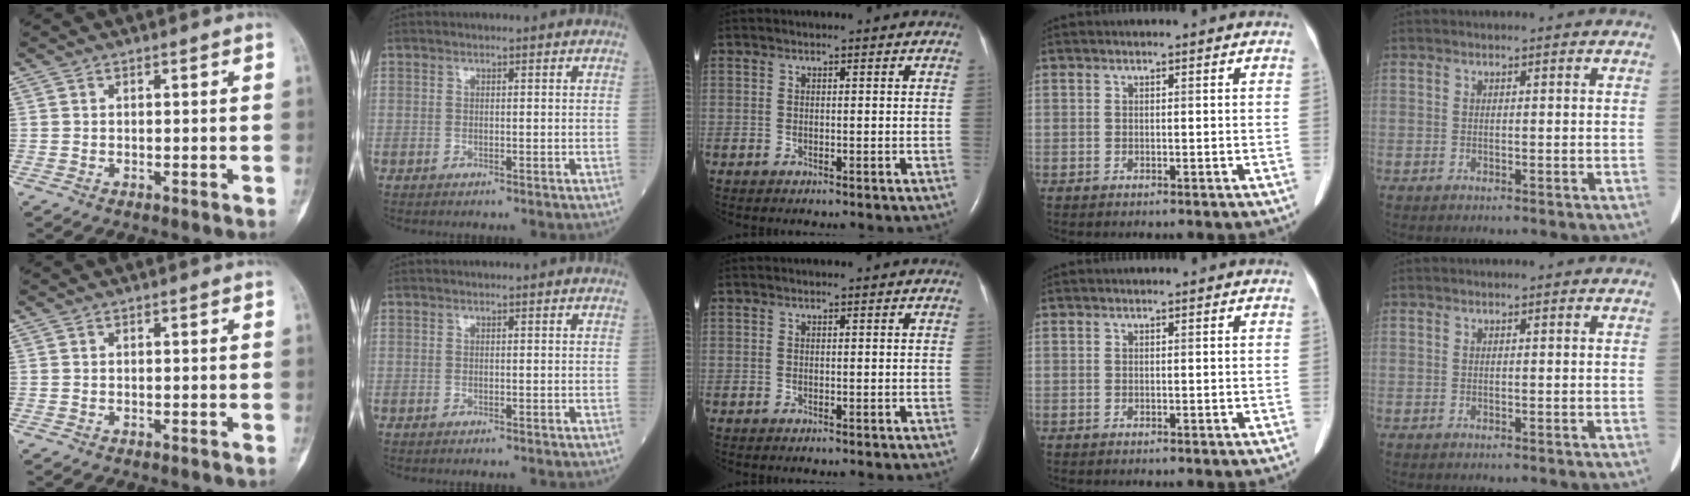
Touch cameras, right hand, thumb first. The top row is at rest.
{}